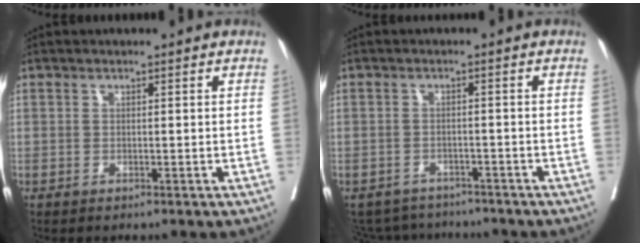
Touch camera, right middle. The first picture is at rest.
{"total": 6.9, "force": [-6.6, 2.1, 0.4], "torque": [-0.006, 0.012, -0.090]}